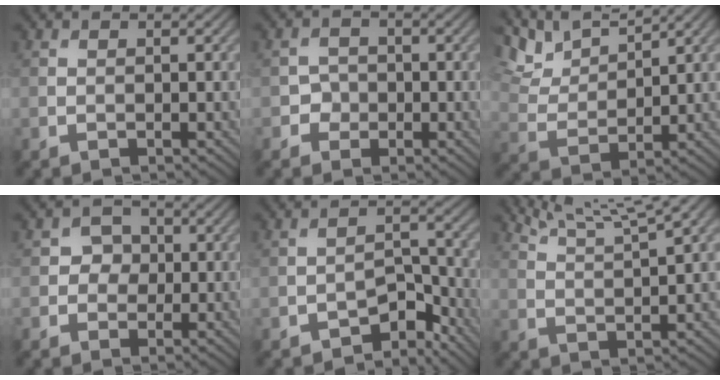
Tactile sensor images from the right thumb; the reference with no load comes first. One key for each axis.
{"total": 2.0, "fx": -0.7, "fy": 1.8, "fz": 0.4, "tx": 0.004, "ty": -0.001, "tz": -0.018}
{"total": 8.6, "fx": 6.8, "fy": 2.3, "fz": 4.6, "tx": -0.114, "ty": 0.008, "tz": 0.123}
{"total": 2.7, "fx": 0.0, "fy": 2.6, "fz": 1.0, "tx": -0.008, "ty": 0.001, "tz": -0.014}
{"total": 4.9, "fx": -3.7, "fy": 2.3, "fz": 2.2, "tx": -0.022, "ty": 0.008, "tz": -0.065}
{"total": 9.2, "fx": 7.4, "fy": 1.0, "fz": 5.5, "tx": -0.115, "ty": 0.017, "tz": 0.119}